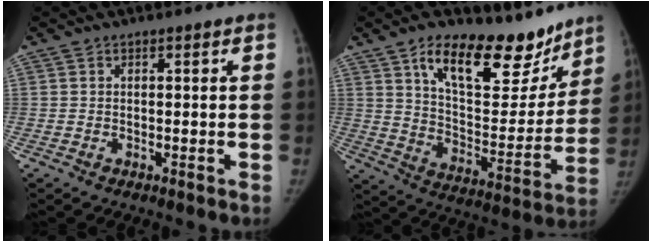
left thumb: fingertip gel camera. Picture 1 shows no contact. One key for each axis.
{"total": 22.3, "fx": 14.9, "fy": 10.2, "fz": 13.0, "tx": -0.142, "ty": -0.075, "tz": 0.237}